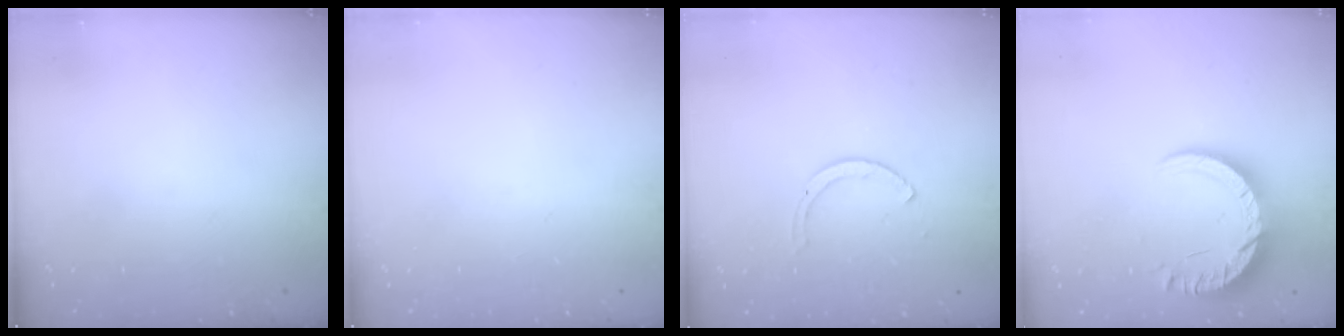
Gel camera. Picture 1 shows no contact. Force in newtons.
{"total": 0.0}
{"total": 2.6, "press": 2.6, "slide": 0.3}
{"total": 11.9, "press": 11.8, "slide": 0.9}